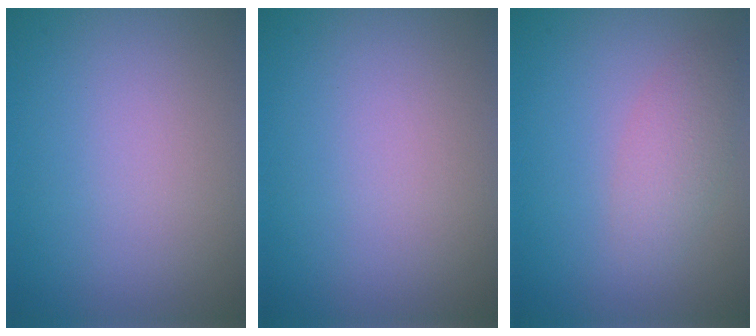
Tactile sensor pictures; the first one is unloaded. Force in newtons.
{"total": 0.0}
{"total": 2.5, "press": 2.5, "slide": 0.1}